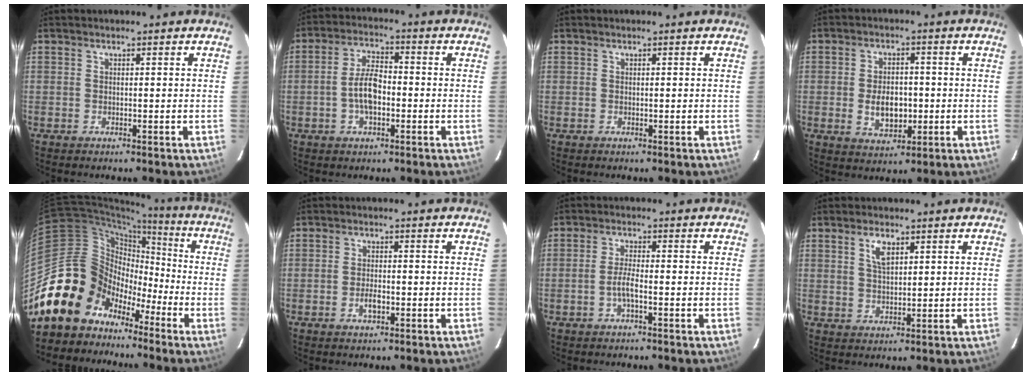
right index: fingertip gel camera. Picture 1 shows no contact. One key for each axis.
{"total": 6.4, "fx": -1.5, "fy": 2.9, "fz": 5.5, "tx": -0.109, "ty": 0.012, "tz": -0.024}
{"total": 0.0}
{"total": 7.1, "fx": -1.1, "fy": 4.4, "fz": 5.5, "tx": -0.104, "ty": 0.002, "tz": -0.009}
{"total": 15.1, "fx": -9.4, "fy": 11.4, "fz": 3.0, "tx": -0.069, "ty": 0.055, "tz": -0.173}
{"total": 2.5, "fx": -1.0, "fy": 1.1, "fz": 2.1, "tx": -0.041, "ty": 0.002, "tz": -0.017}
{"total": 2.7, "fx": -1.2, "fy": 0.2, "fz": 2.5, "tx": -0.052, "ty": 0.004, "tz": -0.024}
{"total": 3.9, "fx": 2.0, "fy": 1.7, "fz": 2.9, "tx": -0.053, "ty": 0.004, "tz": 0.039}